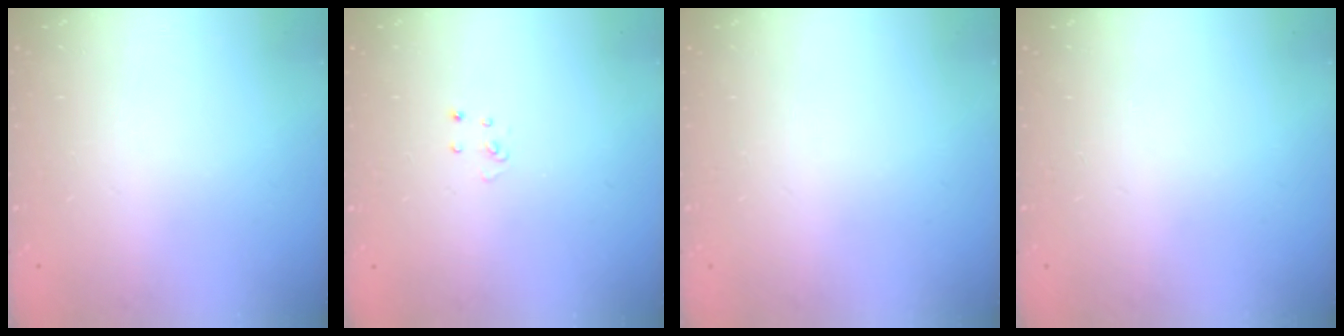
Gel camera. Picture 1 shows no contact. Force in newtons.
{"total": 3.1, "press": 3.1, "slide": 0.2}
{"total": 0.0}
{"total": 0.0}